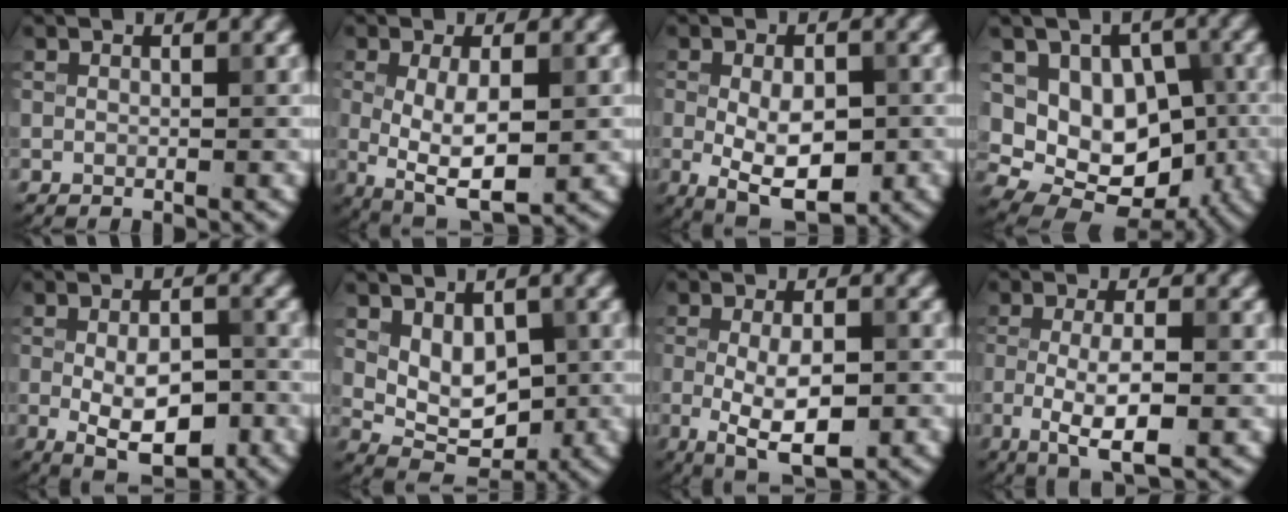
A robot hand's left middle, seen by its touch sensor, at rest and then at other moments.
{"total": 6.1, "force": [-0.7, 2.6, 5.5], "torque": [-0.109, -0.014, -0.003]}
{"total": 7.2, "force": [-1.5, 3.7, 6.0], "torque": [-0.105, -0.016, -0.018]}
{"total": 10.1, "force": [-0.5, 7.7, 6.5], "torque": [-0.065, -0.002, -0.011]}
{"total": 6.8, "force": [-1.7, 3.3, 5.7], "torque": [-0.094, -0.009, -0.026]}
{"total": 5.1, "force": [0.4, 3.4, 3.8], "torque": [-0.059, -0.010, 0.017]}
{"total": 6.7, "force": [-1.7, 2.6, 5.9], "torque": [-0.105, -0.012, -0.024]}
{"total": 5.5, "force": [-1.3, 1.5, 5.1], "torque": [-0.093, -0.007, -0.026]}